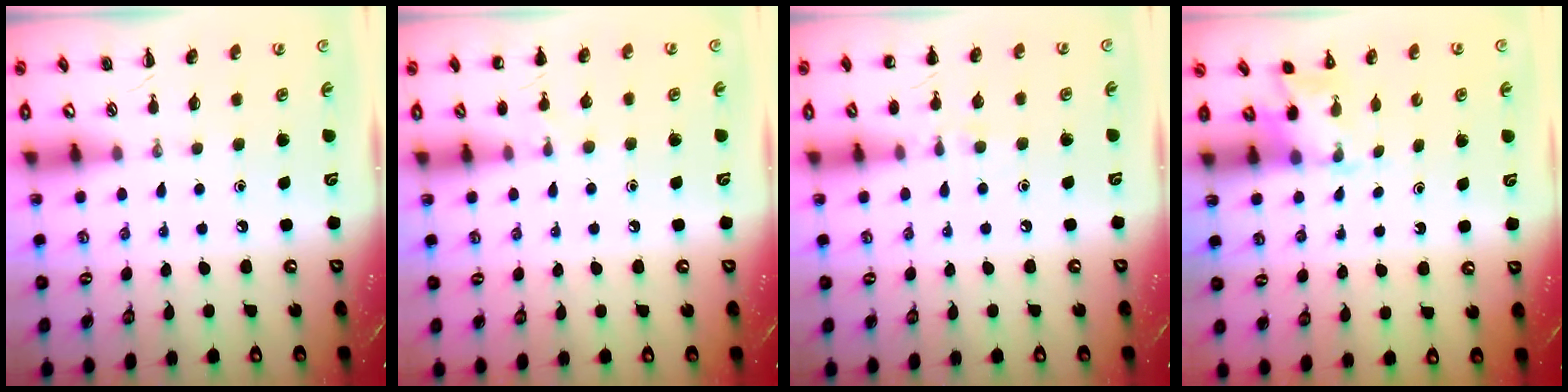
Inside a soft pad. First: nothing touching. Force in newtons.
{"total": 6.4, "press": 6.1, "slide": 1.7}
{"total": 5.9, "press": 5.8, "slide": 1.4}
{"total": 1.9, "press": 1.8, "slide": 0.6}